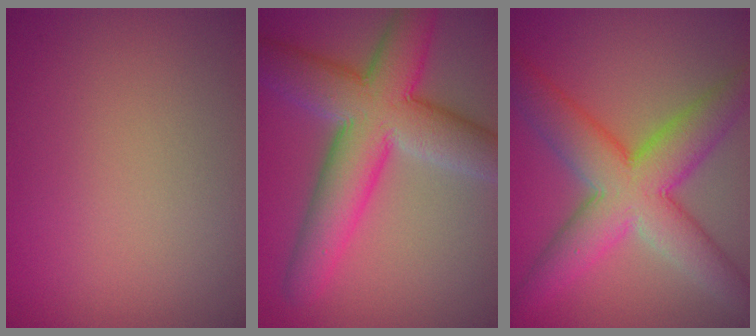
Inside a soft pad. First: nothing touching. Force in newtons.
{"total": 10.0, "press": 10.0, "slide": 0.3}
{"total": 9.1, "press": 9.1, "slide": 0.2}